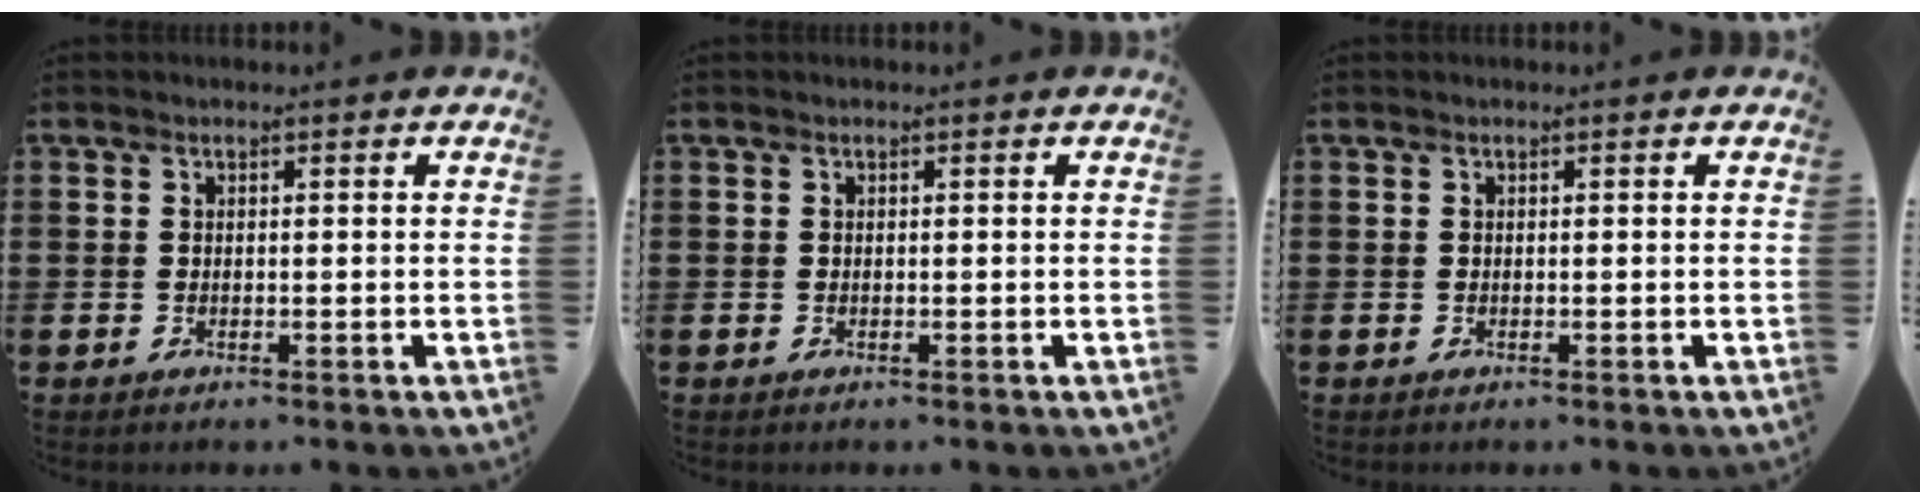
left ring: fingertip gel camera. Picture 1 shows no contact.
{"total": 0.0}
{"total": 0.0}